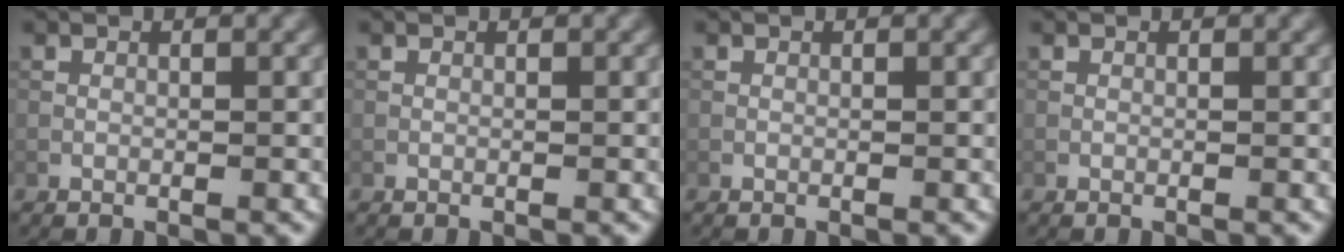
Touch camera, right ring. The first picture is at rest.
{"total": 0.0}
{"total": 0.0}
{"total": 0.0}